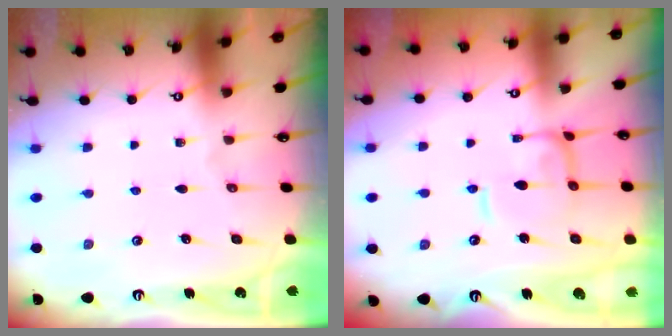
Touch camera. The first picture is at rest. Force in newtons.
{"total": 3.9, "press": 3.8, "slide": 0.7}